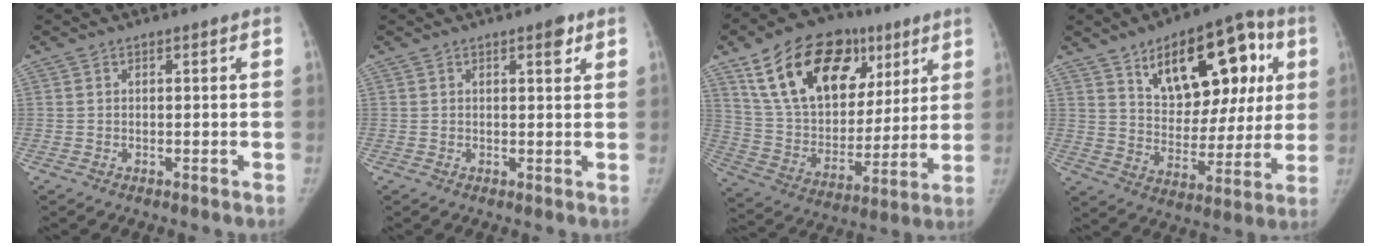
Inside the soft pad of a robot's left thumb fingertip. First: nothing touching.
{"total": 2.6, "force": [1.5, 1.0, 1.9], "torque": [-0.016, -0.007, 0.019]}
{"total": 26.9, "force": [13.0, 16.5, 16.8], "torque": [-0.250, -0.002, 0.227]}
{"total": 22.4, "force": [8.8, 11.7, 16.9], "torque": [-0.186, -0.012, 0.134]}